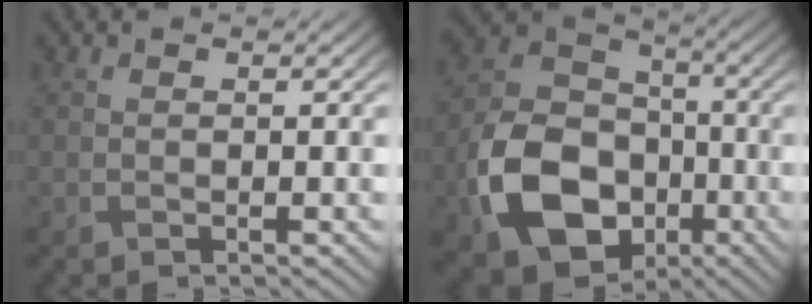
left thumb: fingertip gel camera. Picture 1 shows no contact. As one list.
[{"total": 14.8, "force": [-5.6, 10.9, 8.3], "torque": [-0.189, -0.037, -0.114]}]